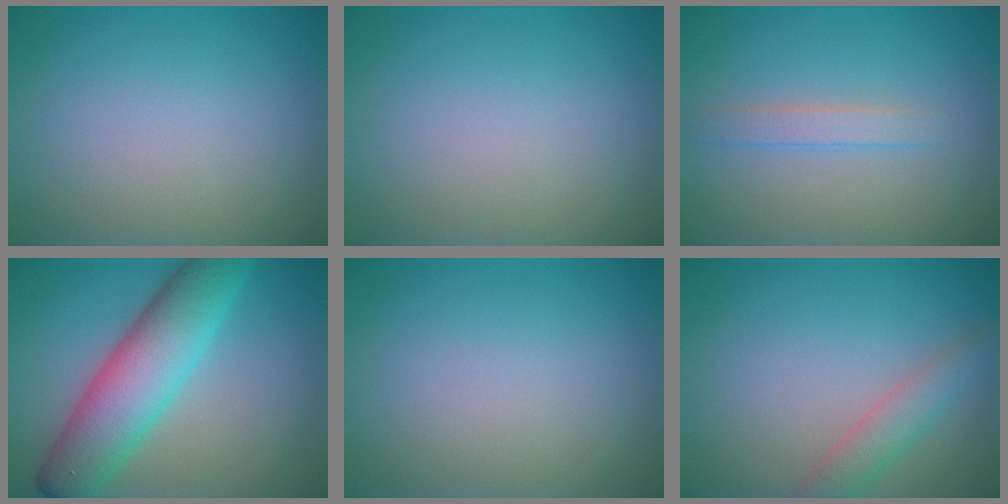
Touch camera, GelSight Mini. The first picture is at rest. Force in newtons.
{"total": 0.0}
{"total": 1.7, "press": 1.7, "slide": 0.0}
{"total": 8.2, "press": 8.2, "slide": 0.2}
{"total": 0.0}
{"total": 2.4, "press": 2.4, "slide": 0.1}